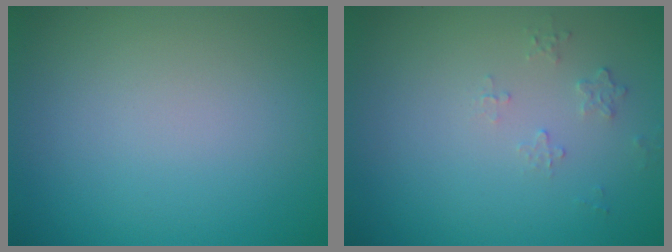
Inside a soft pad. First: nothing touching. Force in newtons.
{"total": 0.7, "press": 0.5, "slide": 0.5}